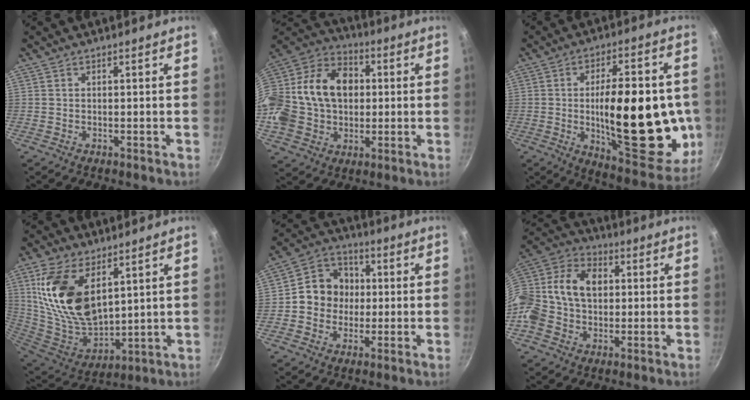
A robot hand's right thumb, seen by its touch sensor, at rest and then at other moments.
{"total": 23.3, "force": [1.3, 18.2, 14.5], "torque": [-0.264, 0.047, 0.017]}
{"total": 27.0, "force": [-2.0, 11.1, 24.6], "torque": [-0.325, -0.008, -0.018]}
{"total": 19.9, "force": [7.6, 11.3, 14.6], "torque": [-0.273, -0.052, 0.159]}
{"total": 10.7, "force": [-0.1, 9.6, 4.7], "torque": [-0.038, 0.021, -0.022]}
{"total": 18.9, "force": [0.7, 14.7, 11.9], "torque": [-0.229, 0.050, -0.006]}